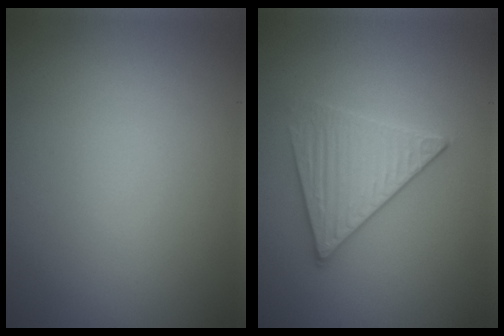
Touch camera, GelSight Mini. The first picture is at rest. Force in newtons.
{"total": 3.5, "press": 3.4, "slide": 1.1}